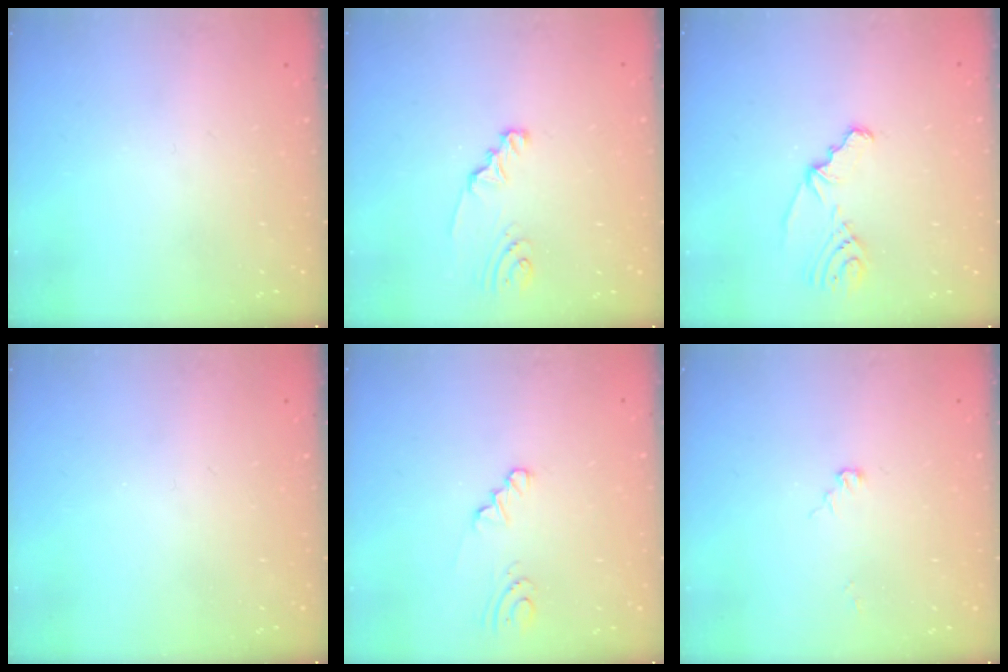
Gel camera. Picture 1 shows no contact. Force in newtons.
{"total": 2.4, "press": 2.4, "slide": 0.1}
{"total": 5.1, "press": 3.7, "slide": 3.6}
{"total": 0.0}
{"total": 1.0, "press": 1.0, "slide": 0.1}
{"total": 4.5, "press": 4.5, "slide": 0.5}